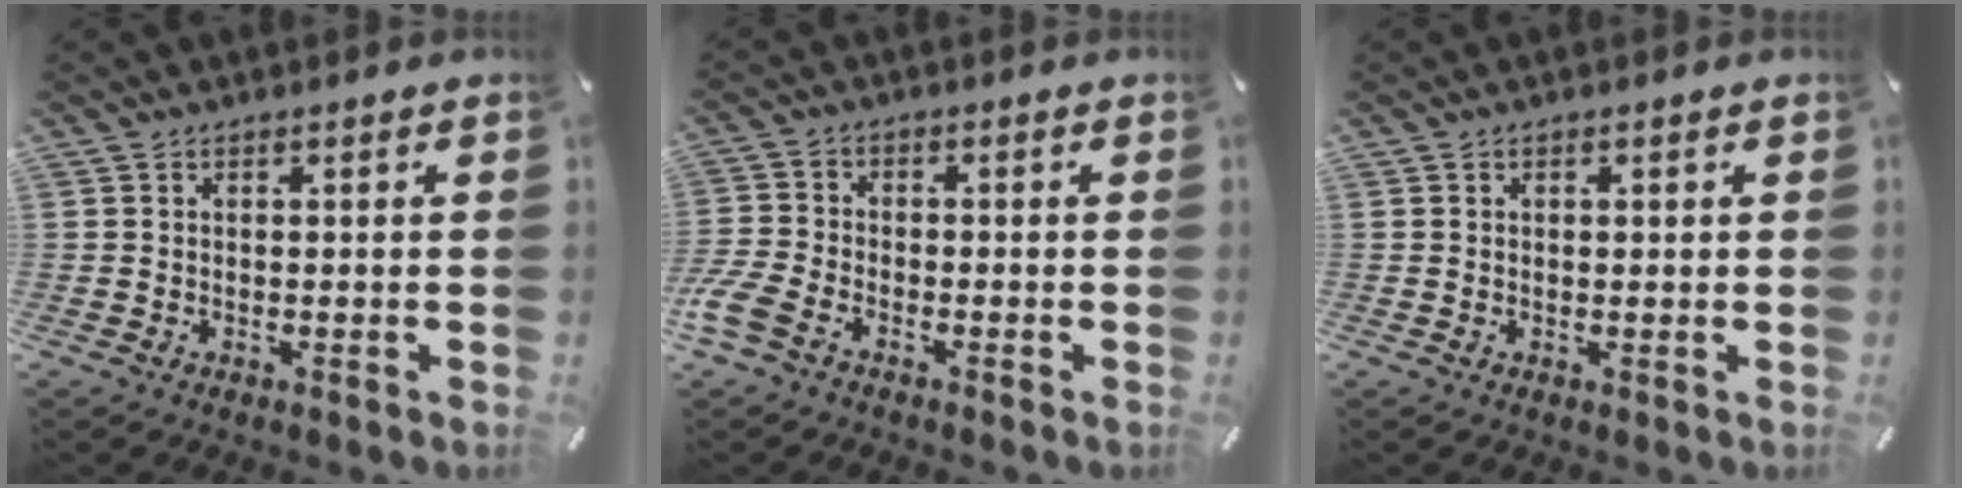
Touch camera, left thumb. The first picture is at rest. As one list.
[{"total": 5.2, "force": [-3.3, 2.7, 3.1], "torque": [-0.093, -0.001, -0.070]}, {"total": 0.7, "force": [0.2, 0.4, 0.5], "torque": [-0.010, 0.002, 0.004]}]